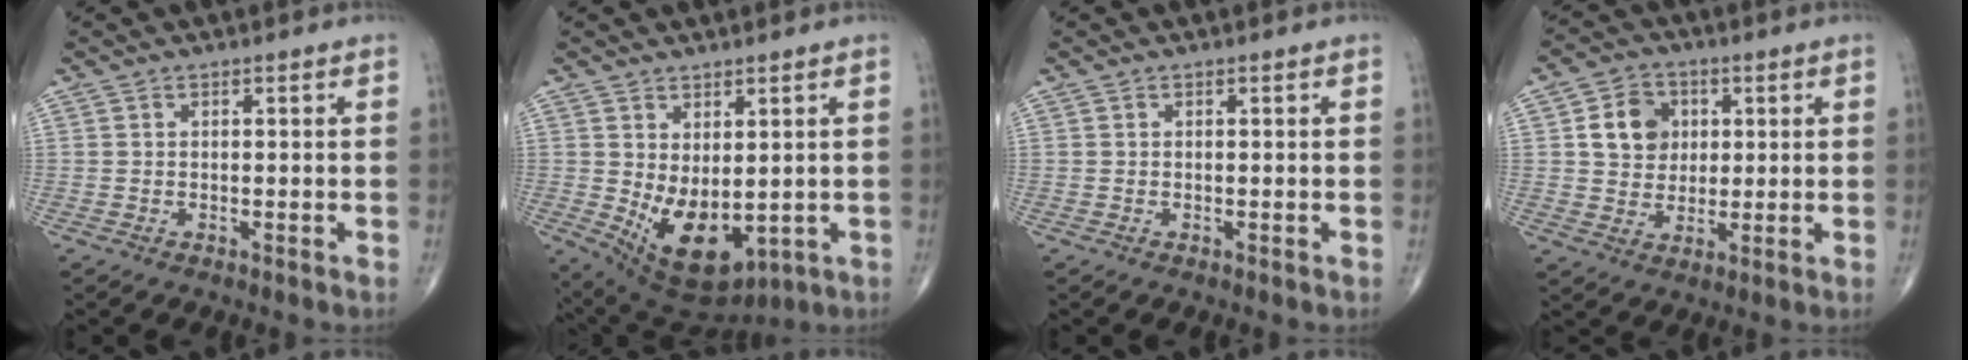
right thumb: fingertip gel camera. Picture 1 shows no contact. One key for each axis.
{"total": 11.2, "fx": -0.7, "fy": 6.3, "fz": 9.3, "tx": -0.142, "ty": -0.016, "tz": 0.020}
{"total": 0.0}
{"total": 8.4, "fx": 1.9, "fy": 7.0, "fz": 4.1, "tx": -0.038, "ty": -0.005, "tz": 0.030}